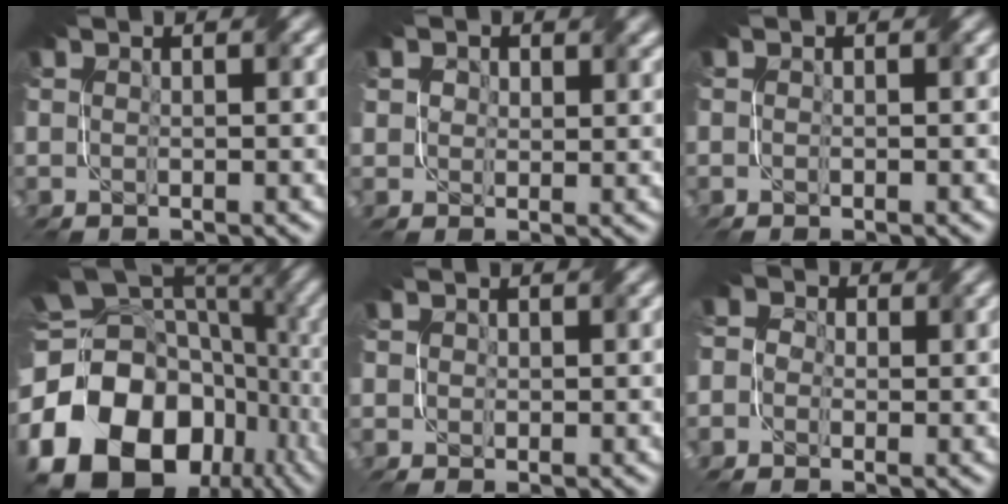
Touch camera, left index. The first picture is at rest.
{"total": 3.4, "force": [2.1, 2.4, 1.1], "torque": [-0.031, -0.004, 0.032]}
{"total": 0.8, "force": [-0.5, 0.4, 0.5], "torque": [-0.012, -0.002, -0.004]}
{"total": 23.4, "force": [-8.2, 18.4, 11.8], "torque": [-0.206, -0.036, -0.154]}
{"total": 1.0, "force": [-0.1, 0.9, 0.4], "torque": [-0.004, 0.000, 0.001]}
{"total": 3.1, "force": [-0.2, 2.8, 1.3], "torque": [-0.022, 0.013, -0.027]}